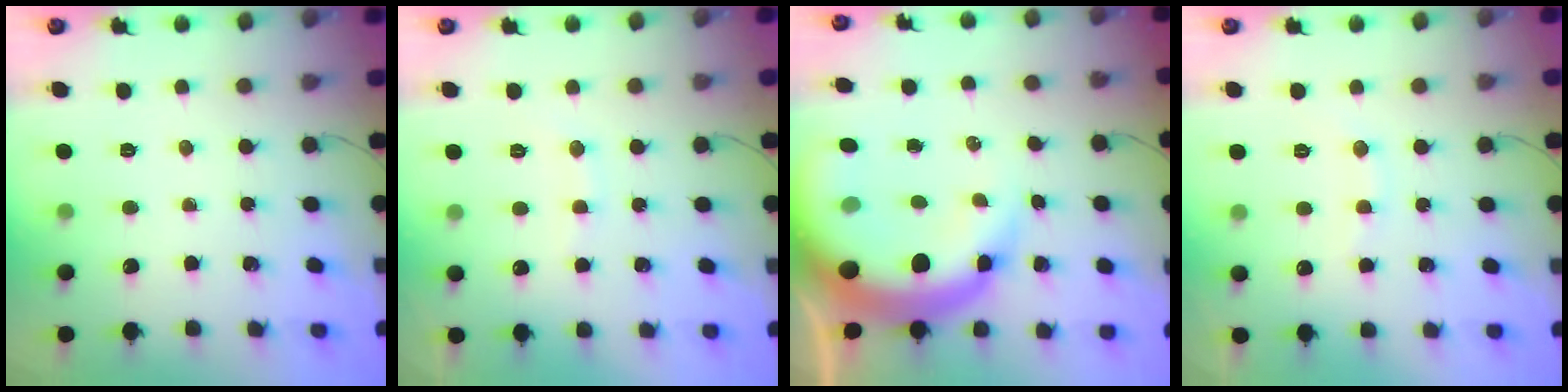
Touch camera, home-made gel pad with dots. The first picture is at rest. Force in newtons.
{"total": 6.9, "press": 6.8, "slide": 1.4}
{"total": 18.1, "press": 17.6, "slide": 4.5}
{"total": 7.4, "press": 7.3, "slide": 1.3}